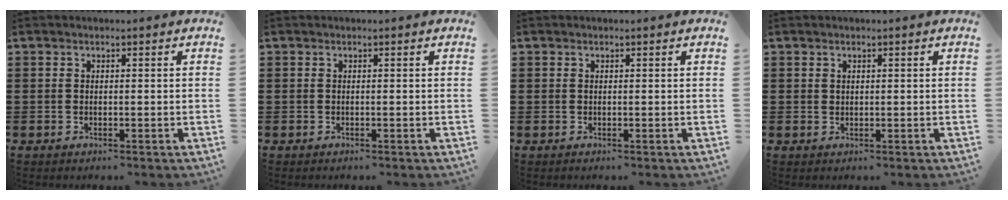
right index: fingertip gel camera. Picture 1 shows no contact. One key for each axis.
{"total": 0.0}
{"total": 0.0}
{"total": 0.8, "fx": 0.6, "fy": 0.5, "fz": 0.1, "tx": -0.004, "ty": 0.003, "tz": 0.011}